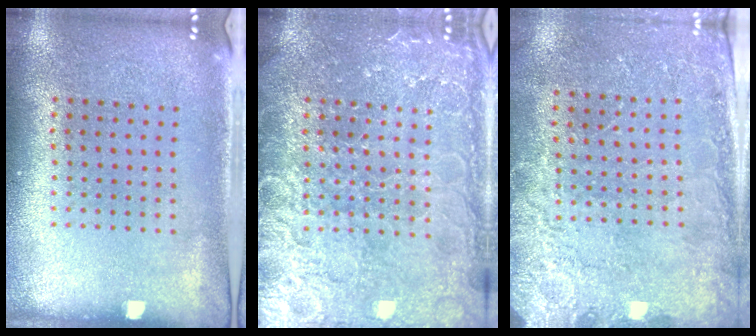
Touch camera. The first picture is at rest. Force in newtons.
{"total": 4.3, "press": 4.3, "slide": 0.5}
{"total": 2.4, "press": 2.4, "slide": 0.6}